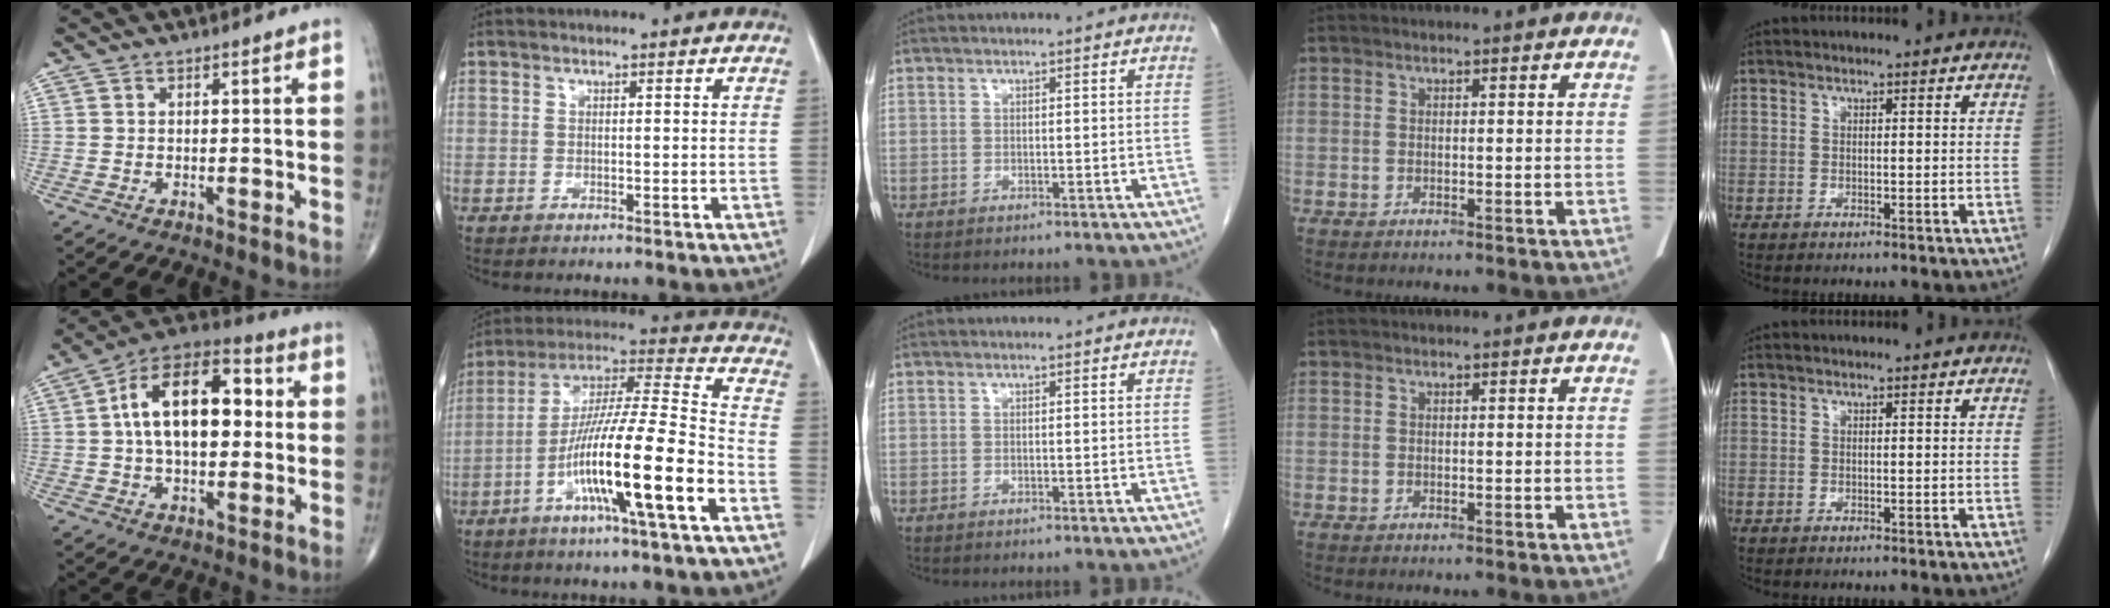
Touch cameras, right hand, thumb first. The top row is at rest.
{"thumb": {"total": 19.1, "force": [2.3, 10.6, 15.7], "torque": [-0.238, 0.033, 0.031]}, "index": {"total": 18.8, "force": [-7.3, 0.1, 17.3], "torque": [-0.316, -0.011, -0.133]}}